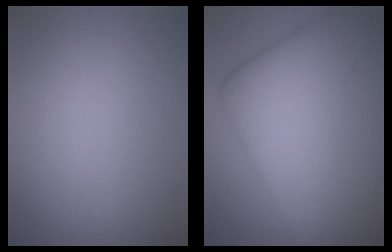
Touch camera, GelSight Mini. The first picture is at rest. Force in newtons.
{"total": 18.5, "press": 18.5, "slide": 0.0}